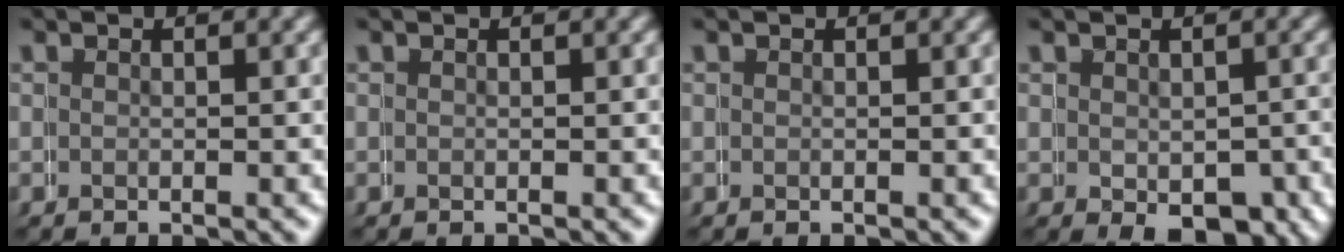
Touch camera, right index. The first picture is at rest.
{"total": 0.0}
{"total": 0.0}
{"total": 4.3, "force": [-1.8, 2.2, 3.2], "torque": [-0.026, -0.011, -0.021]}